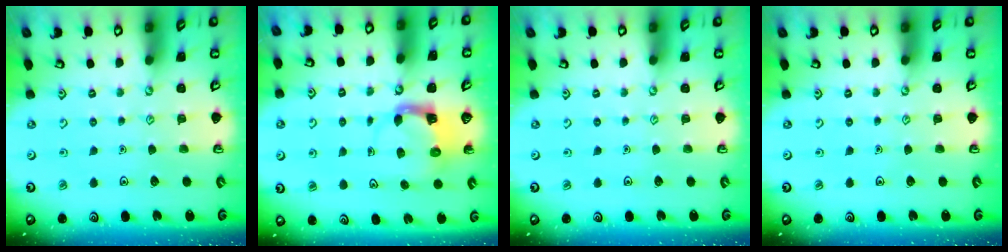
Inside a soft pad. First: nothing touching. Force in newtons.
{"total": 3.7, "press": 3.7, "slide": 0.6}
{"total": 0.0}
{"total": 0.0}